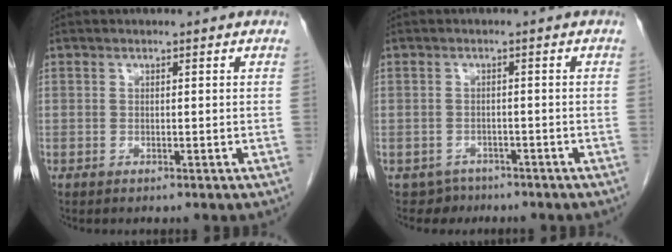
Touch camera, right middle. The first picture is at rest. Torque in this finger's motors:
{"motor_torque": [-0.42, -0.15, -0.08, -0.01]}